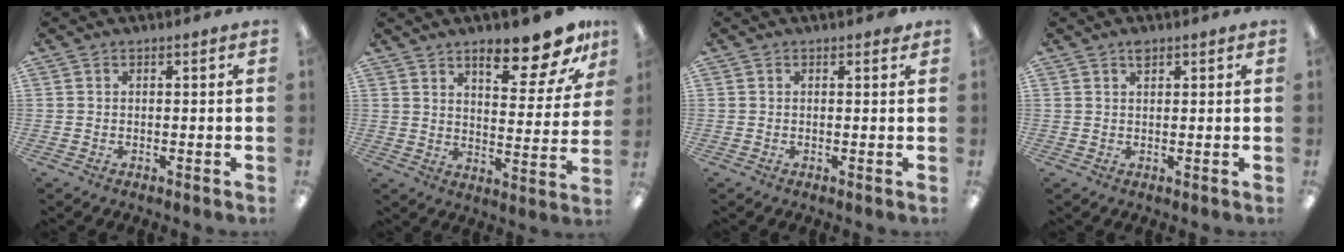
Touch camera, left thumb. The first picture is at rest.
{"total": 15.5, "force": [11.2, 4.5, 9.7], "torque": [-0.128, -0.069, 0.180]}
{"total": 0.6, "force": [0.5, 0.2, 0.3], "torque": [0.009, -0.005, 0.005]}
{"total": 1.8, "force": [1.3, 0.7, 1.0], "torque": [-0.015, -0.001, 0.022]}